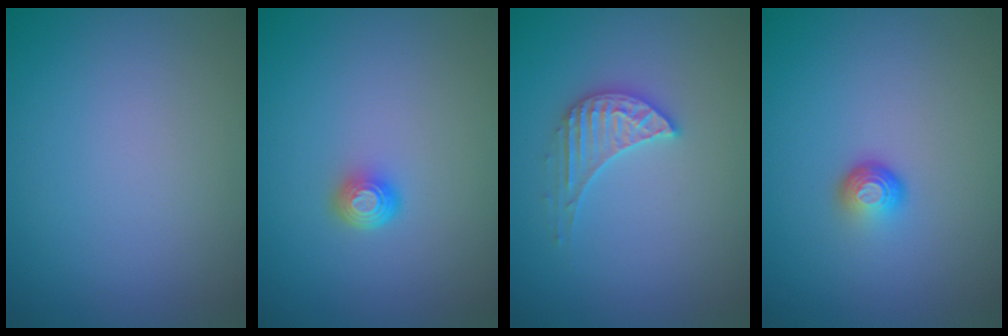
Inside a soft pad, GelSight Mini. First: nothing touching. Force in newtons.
{"total": 1.5, "press": 1.1, "slide": 1.1}
{"total": 3.0, "press": 2.9, "slide": 0.4}
{"total": 1.6, "press": 1.0, "slide": 1.2}